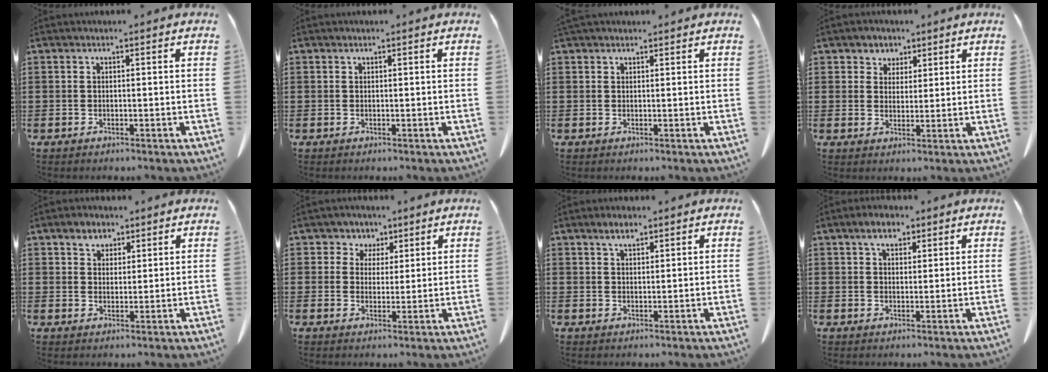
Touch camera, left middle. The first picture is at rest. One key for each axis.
{"total": 0.0}
{"total": 1.1, "fx": 1.0, "fy": 0.4, "fz": 0.3, "tx": -0.009, "ty": 0.002, "tz": 0.020}
{"total": 3.3, "fx": 2.3, "fy": 2.3, "fz": 0.1, "tx": -0.017, "ty": 0.008, "tz": 0.042}
{"total": 3.3, "fx": 2.4, "fy": 2.0, "fz": 0.9, "tx": -0.019, "ty": 0.006, "tz": 0.043}
{"total": 3.9, "fx": 2.2, "fy": 3.2, "fz": 0.2, "tx": -0.027, "ty": 0.008, "tz": 0.037}
{"total": 2.3, "fx": 1.7, "fy": 0.8, "fz": 1.4, "tx": -0.022, "ty": -0.001, "tz": 0.030}
{"total": 4.0, "fx": 2.7, "fy": 2.1, "fz": 2.1, "tx": -0.034, "ty": 0.003, "tz": 0.045}